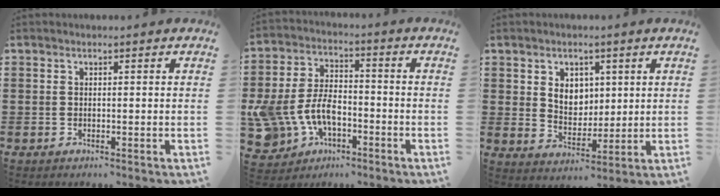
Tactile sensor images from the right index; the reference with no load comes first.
{"total": 8.9, "force": [-2.8, 6.2, 5.7], "torque": [-0.158, 0.008, -0.057]}
{"total": 4.7, "force": [1.7, 3.9, 1.9], "torque": [-0.039, 0.005, 0.028]}